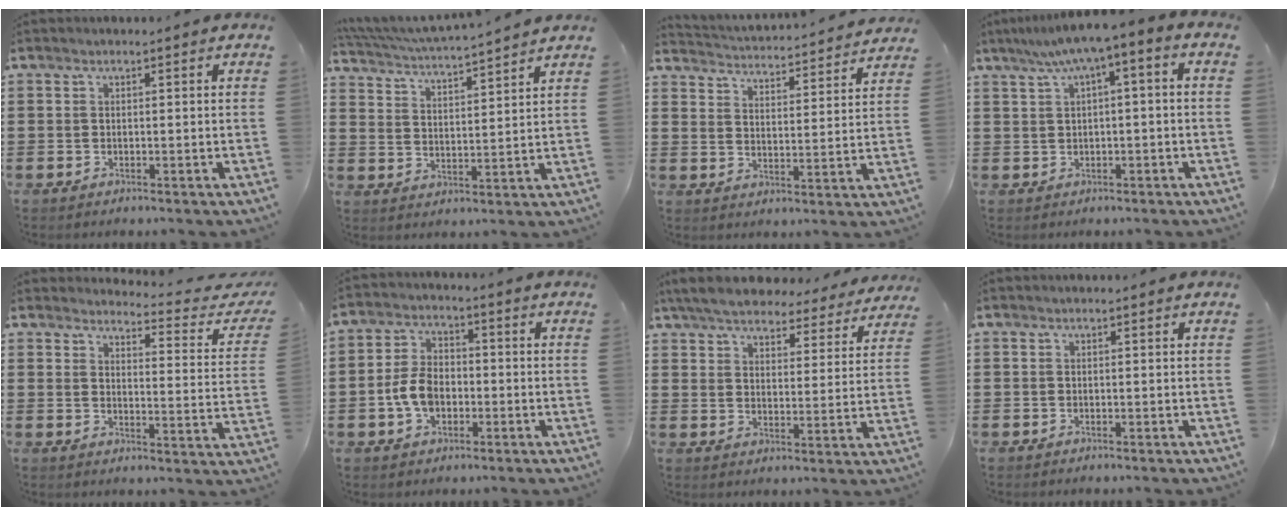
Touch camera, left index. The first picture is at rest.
{"total": 4.8, "force": [4.6, -0.4, 1.3], "torque": [-0.048, -0.032, 0.076]}
{"total": 3.3, "force": [3.2, -0.3, -0.2], "torque": [-0.018, -0.035, 0.048]}
{"total": 4.3, "force": [0.7, 0.8, 4.1], "torque": [-0.081, 0.000, 0.006]}
{"total": 3.5, "force": [3.3, 0.2, 1.1], "torque": [-0.026, -0.031, 0.047]}
{"total": 6.4, "force": [-1.5, 4.3, 4.6], "torque": [-0.117, 0.002, -0.036]}
{"total": 6.6, "force": [6.3, 0.8, 1.8], "torque": [-0.064, -0.032, 0.112]}
{"total": 0.0}